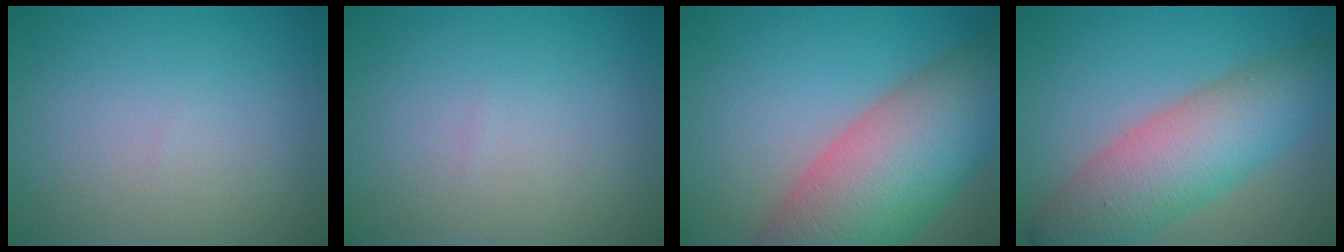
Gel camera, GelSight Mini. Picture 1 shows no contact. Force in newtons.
{"total": 0.0}
{"total": 13.2, "press": 13.2, "slide": 0.8}
{"total": 8.2, "press": 8.2, "slide": 0.2}